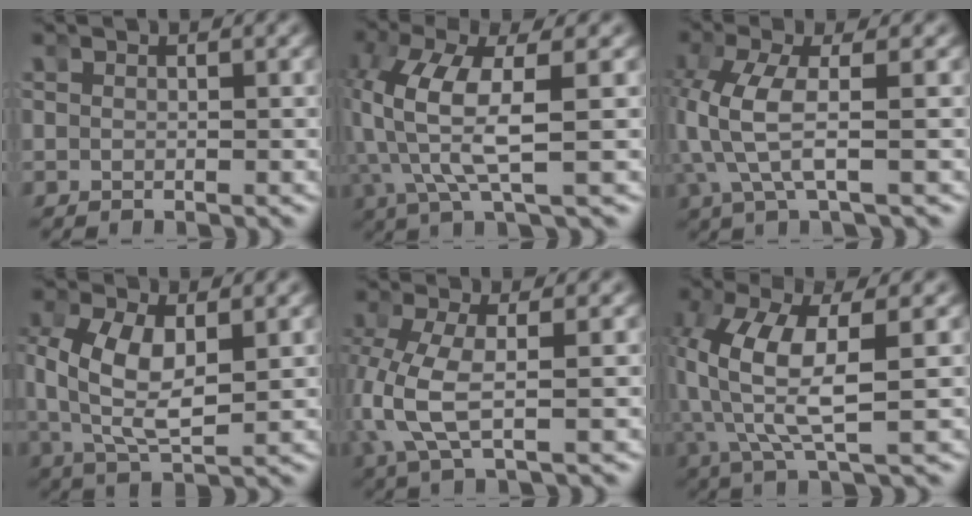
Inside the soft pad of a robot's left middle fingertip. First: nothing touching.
{"total": 6.1, "force": [0.2, 2.6, 5.5], "torque": [-0.139, -0.016, 0.007]}
{"total": 4.2, "force": [0.2, 1.4, 3.9], "torque": [-0.112, -0.015, 0.010]}
{"total": 6.2, "force": [0.2, 3.7, 5.0], "torque": [-0.123, -0.022, 0.016]}
{"total": 3.9, "force": [-0.2, 1.7, 3.5], "torque": [-0.114, -0.018, 0.008]}
{"total": 6.4, "force": [0.8, 2.7, 5.8], "torque": [-0.135, -0.008, 0.015]}